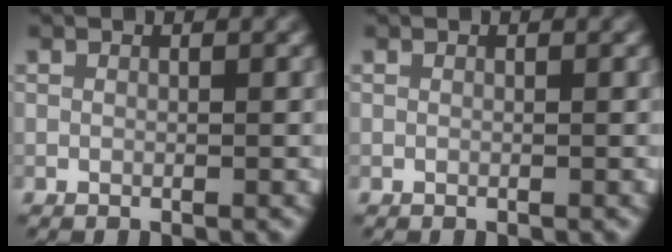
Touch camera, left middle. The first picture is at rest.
{"total": 0.0}